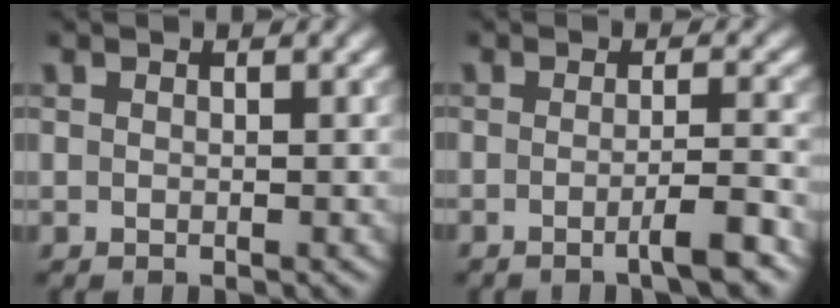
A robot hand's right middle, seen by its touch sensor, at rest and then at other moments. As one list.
[{"total": 3.6, "force": [-1.6, 0.5, 3.1], "torque": [-0.041, 0.001, -0.036]}]